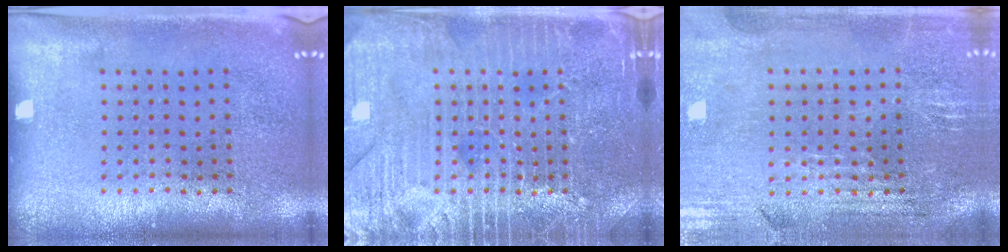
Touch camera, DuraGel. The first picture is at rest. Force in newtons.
{"total": 4.0, "press": 4.0, "slide": 0.6}
{"total": 1.3, "press": 1.3, "slide": 0.3}